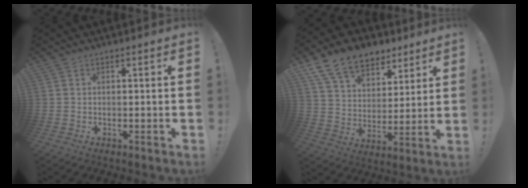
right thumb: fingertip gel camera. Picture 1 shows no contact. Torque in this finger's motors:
{"motor_torque": [0.50, 0.84, 0.51, -0.03, 0.17]}